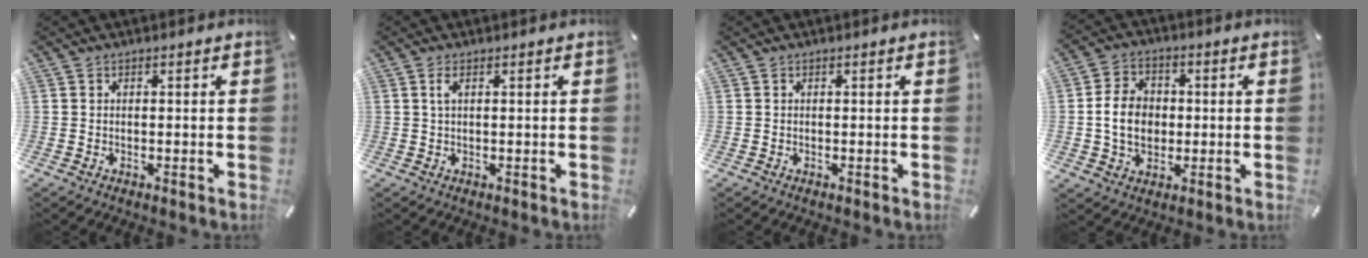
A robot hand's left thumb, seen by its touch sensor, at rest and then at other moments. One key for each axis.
{"total": 1.7, "fx": 0.5, "fy": 0.3, "fz": 1.6, "tx": -0.035, "ty": 0.002, "tz": 0.008}
{"total": 0.0}
{"total": 9.1, "fx": -0.2, "fy": 7.4, "fz": 5.2, "tx": -0.111, "ty": 0.010, "tz": -0.003}